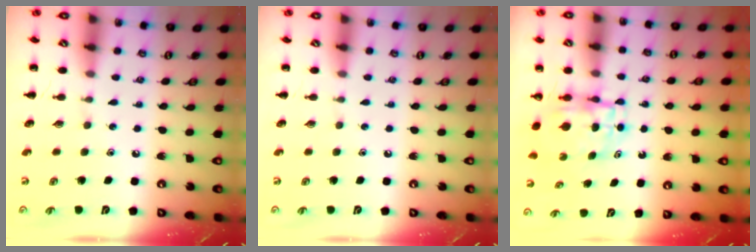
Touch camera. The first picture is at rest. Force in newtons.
{"total": 0.0}
{"total": 4.8, "press": 4.8, "slide": 0.5}